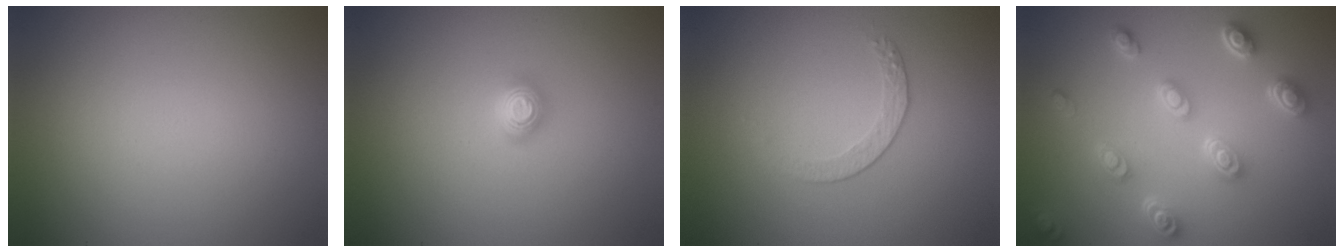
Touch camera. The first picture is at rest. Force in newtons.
{"total": 1.6, "press": 1.3, "slide": 0.9}
{"total": 1.5, "press": 0.9, "slide": 1.2}
{"total": 4.9, "press": 3.7, "slide": 3.2}